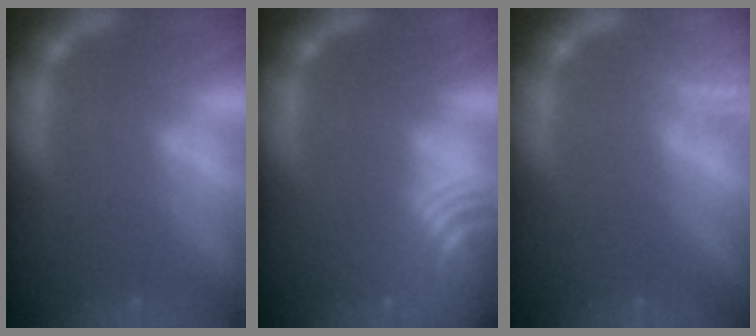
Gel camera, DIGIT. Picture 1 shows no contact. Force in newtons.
{"total": 8.6}
{"total": 3.0}